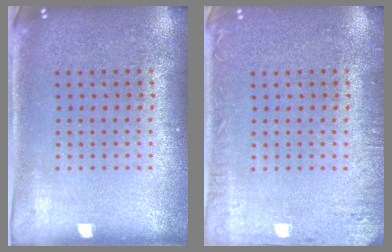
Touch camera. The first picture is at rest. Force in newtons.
{"total": 2.2, "press": 2.1, "slide": 0.3}